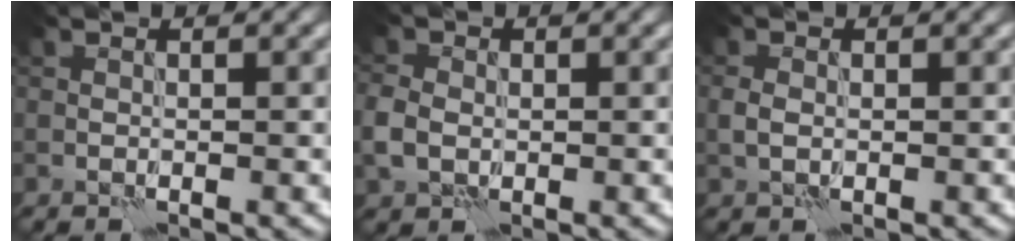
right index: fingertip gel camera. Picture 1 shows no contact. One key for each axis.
{"total": 2.7, "fx": -0.2, "fy": 2.3, "fz": 1.4, "tx": -0.037, "ty": -0.002, "tz": -0.011}
{"total": 1.2, "fx": 0.1, "fy": 1.0, "fz": 0.7, "tx": -0.020, "ty": 0.001, "tz": -0.002}